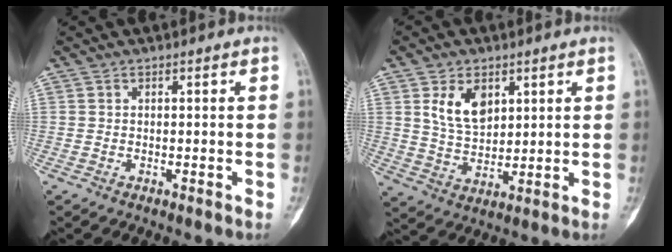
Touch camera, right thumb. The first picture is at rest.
{"total": 8.5, "force": [3.5, 5.4, 5.5], "torque": [-0.079, -0.020, 0.073]}